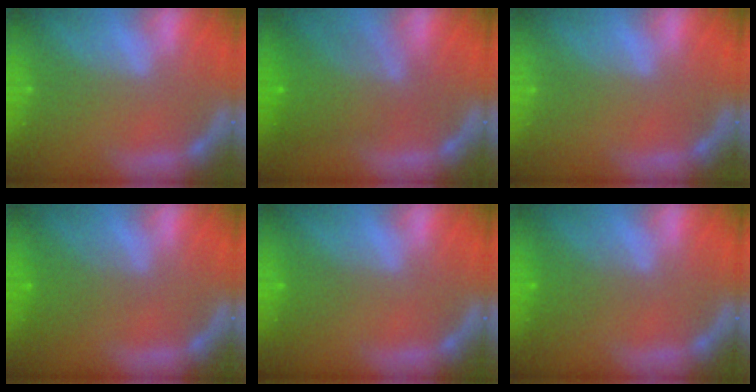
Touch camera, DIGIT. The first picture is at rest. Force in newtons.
{"total": 6.6}
{"total": 0.0}
{"total": 2.4}
{"total": 1.0}
{"total": 2.0}